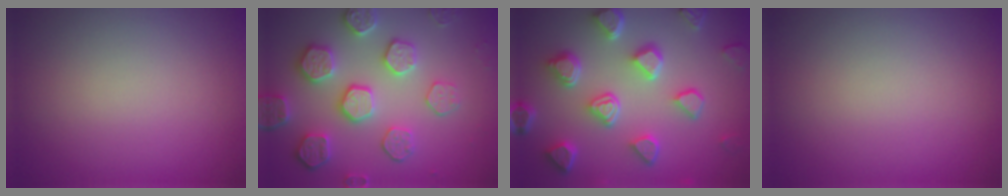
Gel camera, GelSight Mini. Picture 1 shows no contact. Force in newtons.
{"total": 5.6, "press": 5.1, "slide": 2.2}
{"total": 6.7, "press": 5.3, "slide": 4.1}
{"total": 0.0}